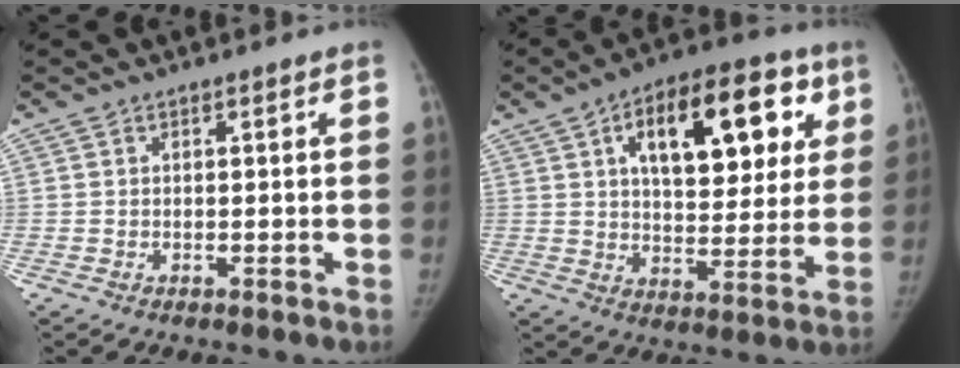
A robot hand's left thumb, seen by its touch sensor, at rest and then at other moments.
{"total": 21.5, "force": [8.0, 10.9, 16.7], "torque": [-0.191, -0.001, 0.117]}